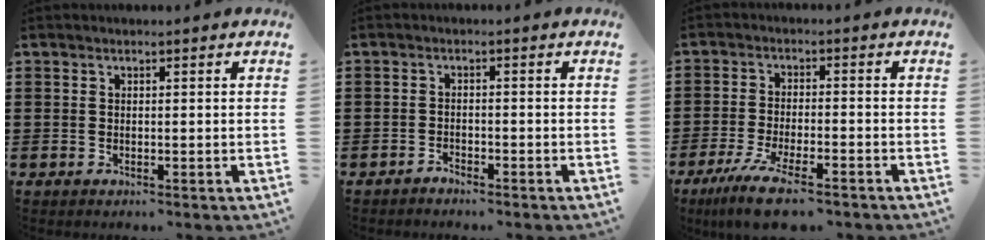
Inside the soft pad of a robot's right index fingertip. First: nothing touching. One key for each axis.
{"total": 1.5, "fx": -1.5, "fy": 0.2, "fz": 0.0, "tx": -0.004, "ty": 0.005, "tz": -0.032}
{"total": 6.9, "fx": -5.2, "fy": 0.9, "fz": 4.4, "tx": -0.105, "ty": -0.014, "tz": -0.100}